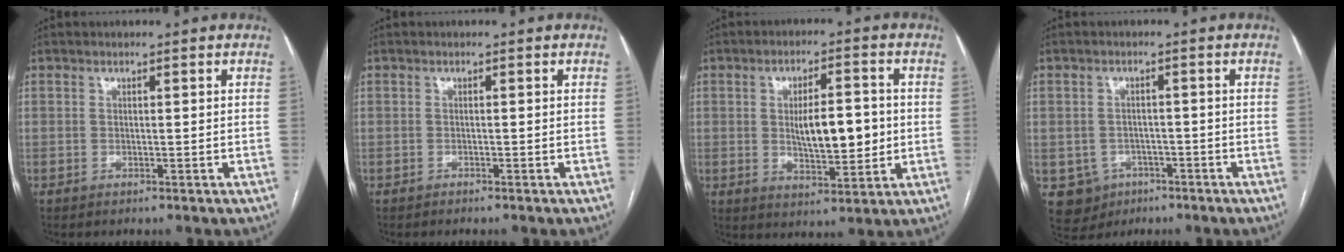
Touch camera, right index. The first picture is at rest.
{"total": 0.7, "force": [-0.6, 0.0, 0.3], "torque": [-0.007, -0.001, -0.010]}
{"total": 9.4, "force": [0.2, 3.2, 8.8], "torque": [-0.145, 0.004, 0.009]}
{"total": 6.2, "force": [-2.5, 5.6, 1.0], "torque": [-0.019, 0.007, -0.027]}